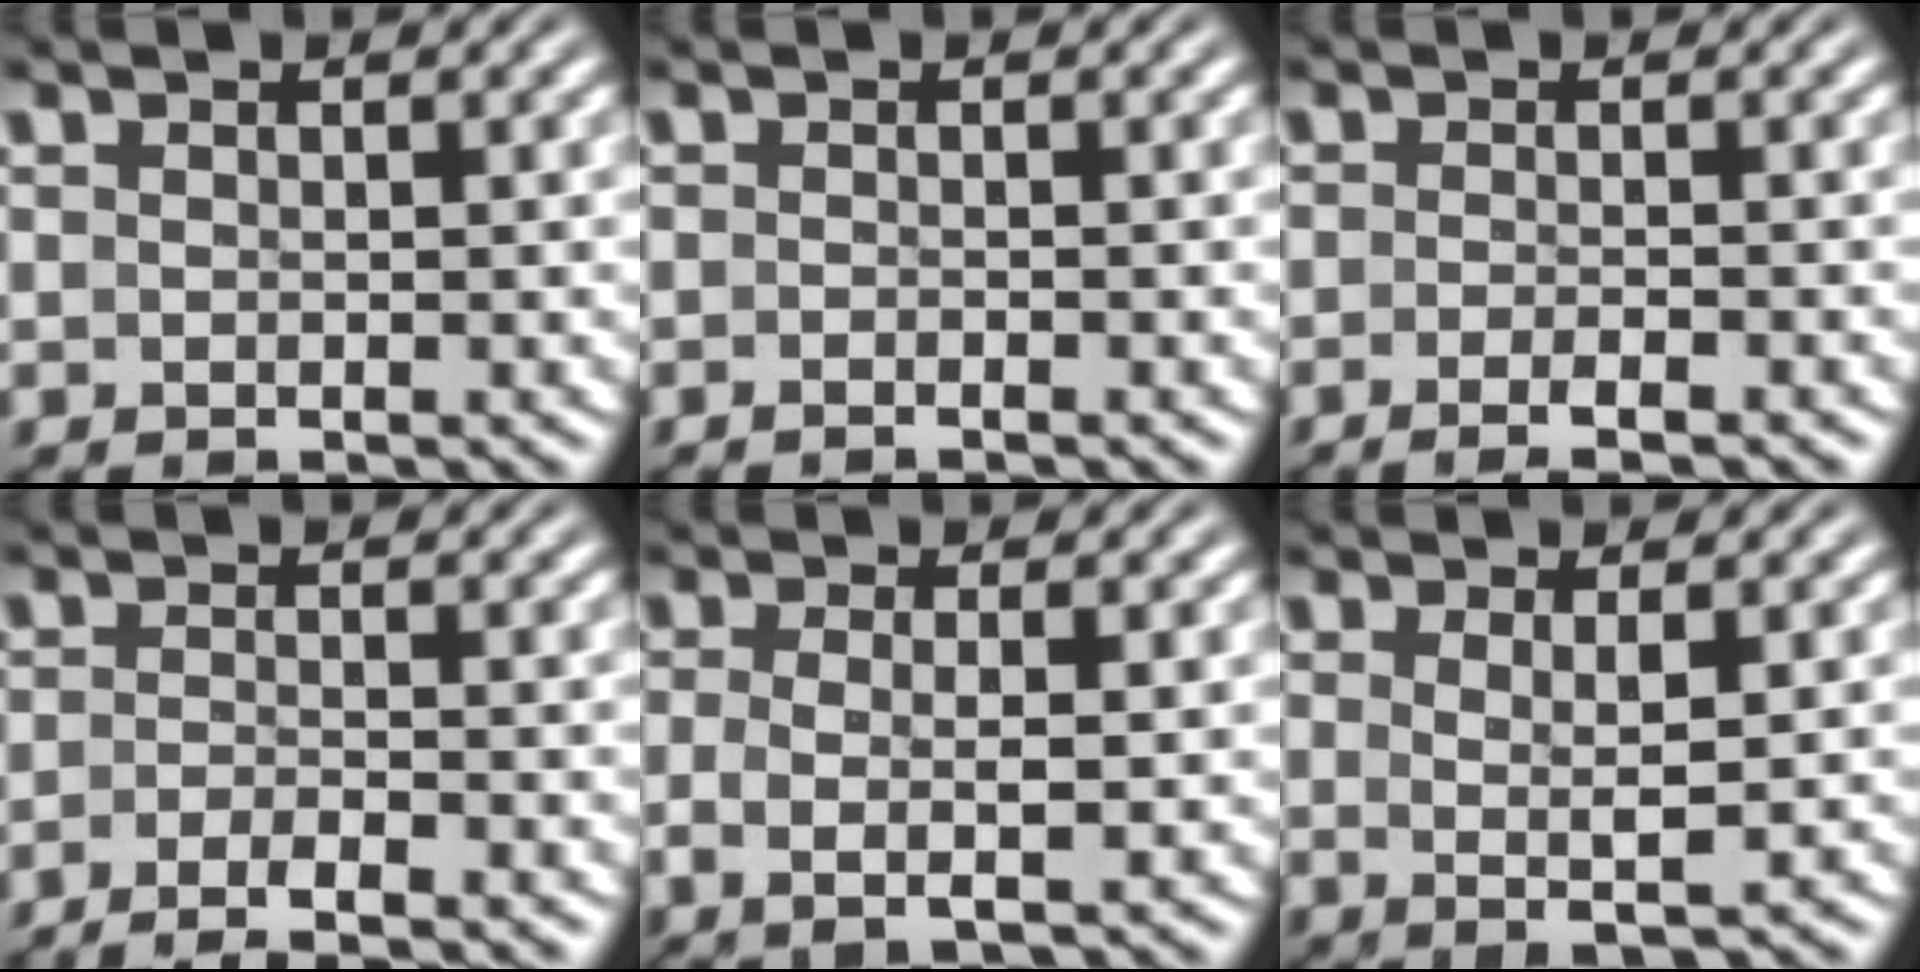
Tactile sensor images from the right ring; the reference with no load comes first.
{"total": 1.1, "force": [-1.0, -0.4, 0.3], "torque": [-0.002, 0.000, -0.018]}
{"total": 2.9, "force": [-2.4, 0.1, 1.5], "torque": [-0.030, -0.002, -0.041]}
{"total": 4.9, "force": [-4.4, 0.8, 2.1], "torque": [-0.032, -0.012, -0.065]}
{"total": 3.8, "force": [-0.8, 1.1, 3.6], "torque": [-0.074, -0.016, 0.000]}
{"total": 3.0, "force": [0.1, 0.1, 3.0], "torque": [-0.052, -0.013, 0.013]}